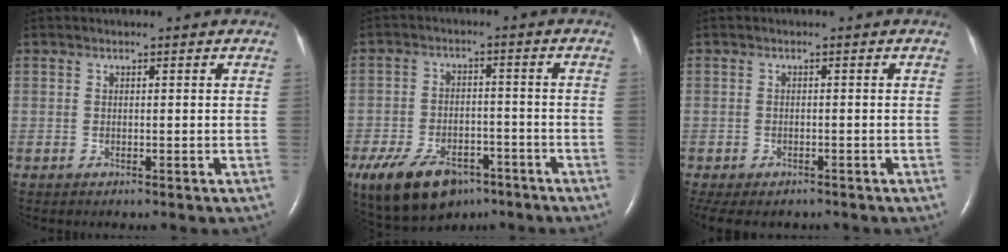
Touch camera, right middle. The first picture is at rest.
{"total": 12.9, "force": [-8.2, 6.9, 7.2], "torque": [-0.144, -0.005, -0.130]}
{"total": 7.7, "force": [-5.9, 3.7, 3.2], "torque": [-0.064, -0.006, -0.078]}